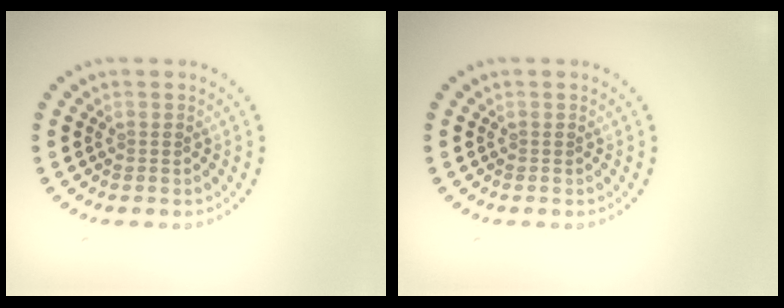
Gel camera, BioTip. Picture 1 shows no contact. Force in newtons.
{"total": 0.0}